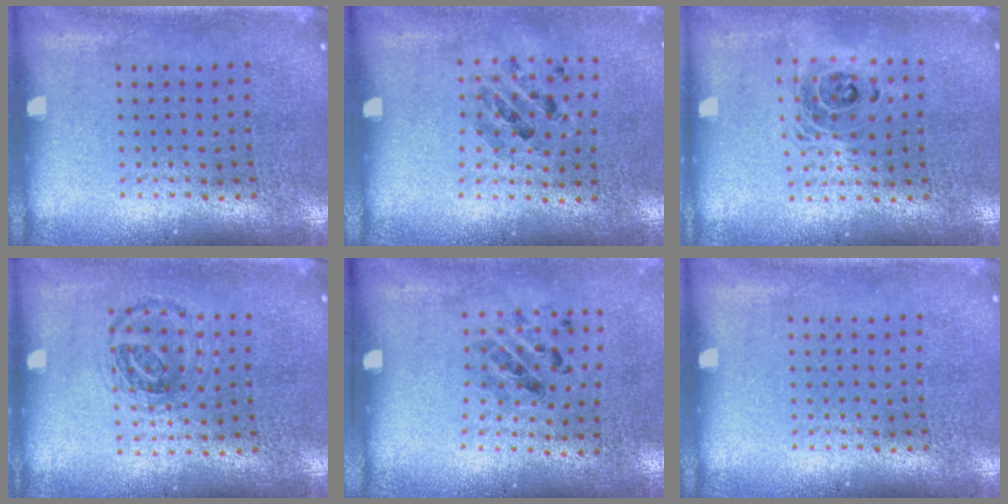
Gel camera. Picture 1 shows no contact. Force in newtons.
{"total": 0.8, "press": 0.8, "slide": 0.3}
{"total": 1.5, "press": 1.3, "slide": 0.9}
{"total": 0.9, "press": 0.9, "slide": 0.2}
{"total": 1.3, "press": 0.6, "slide": 1.2}
{"total": 0.0}